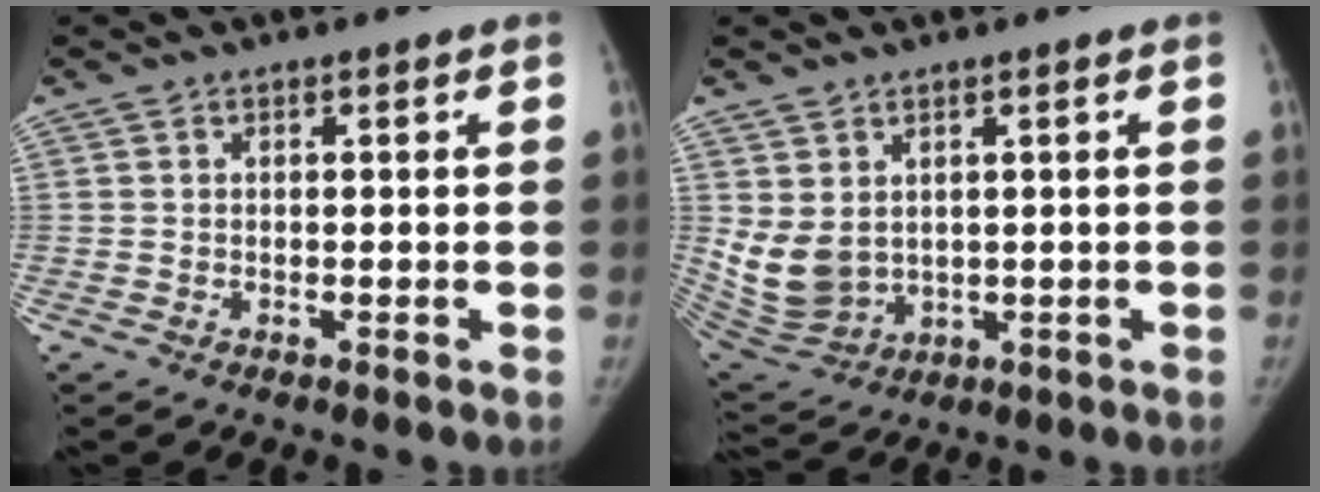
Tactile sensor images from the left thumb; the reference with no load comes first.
{"total": 8.6, "force": [1.7, 6.5, 5.4], "torque": [-0.099, -0.016, 0.059]}